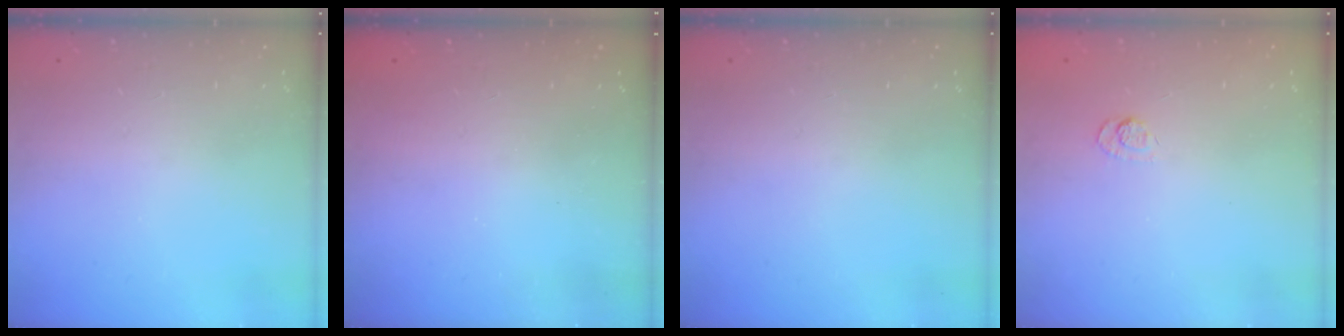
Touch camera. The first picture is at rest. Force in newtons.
{"total": 2.3, "press": 2.1, "slide": 0.8}
{"total": 0.0}
{"total": 3.6, "press": 3.3, "slide": 1.4}